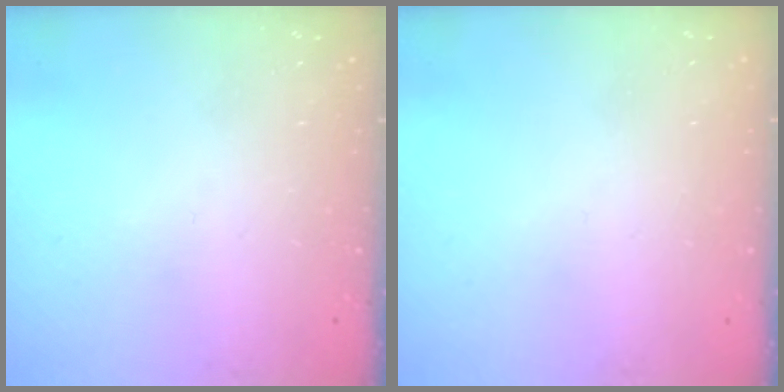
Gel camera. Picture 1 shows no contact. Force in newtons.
{"total": 0.0}